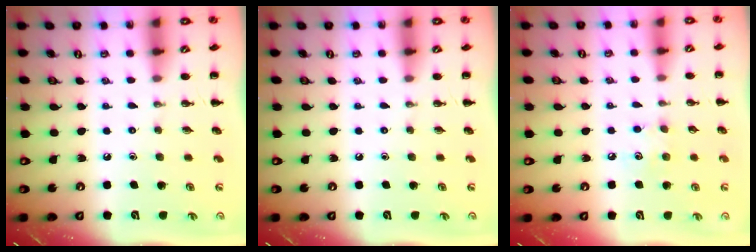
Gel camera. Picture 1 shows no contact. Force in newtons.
{"total": 0.0}
{"total": 5.2, "press": 5.1, "slide": 1.2}